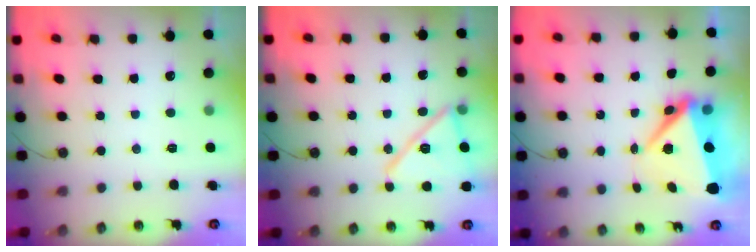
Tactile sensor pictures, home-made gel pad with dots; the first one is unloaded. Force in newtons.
{"total": 16.5, "press": 16.5, "slide": 0.6}
{"total": 9.1, "press": 9.0, "slide": 1.3}